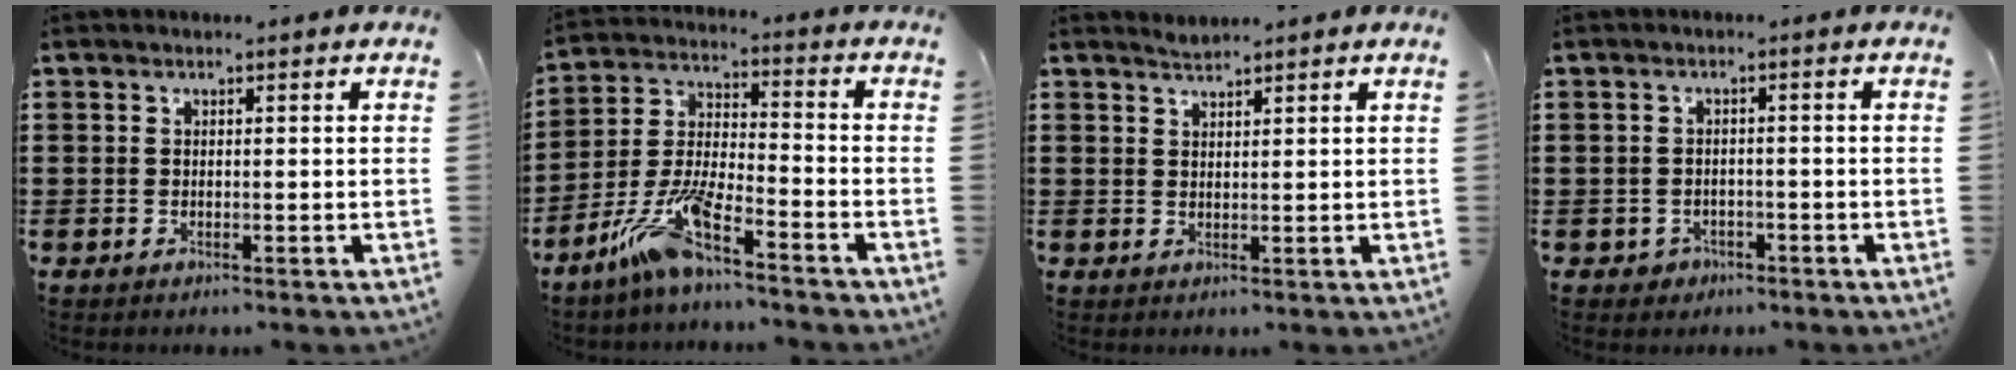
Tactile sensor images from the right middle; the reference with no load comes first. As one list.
[{"total": 10.1, "force": [-7.2, 1.5, 6.9], "torque": [-0.160, -0.005, -0.145]}, {"total": 1.2, "force": [1.2, -0.1, -0.2], "torque": [0.000, -0.001, 0.023]}, {"total": 1.5, "force": [-1.1, 1.0, 0.1], "torque": [-0.009, 0.000, -0.026]}]